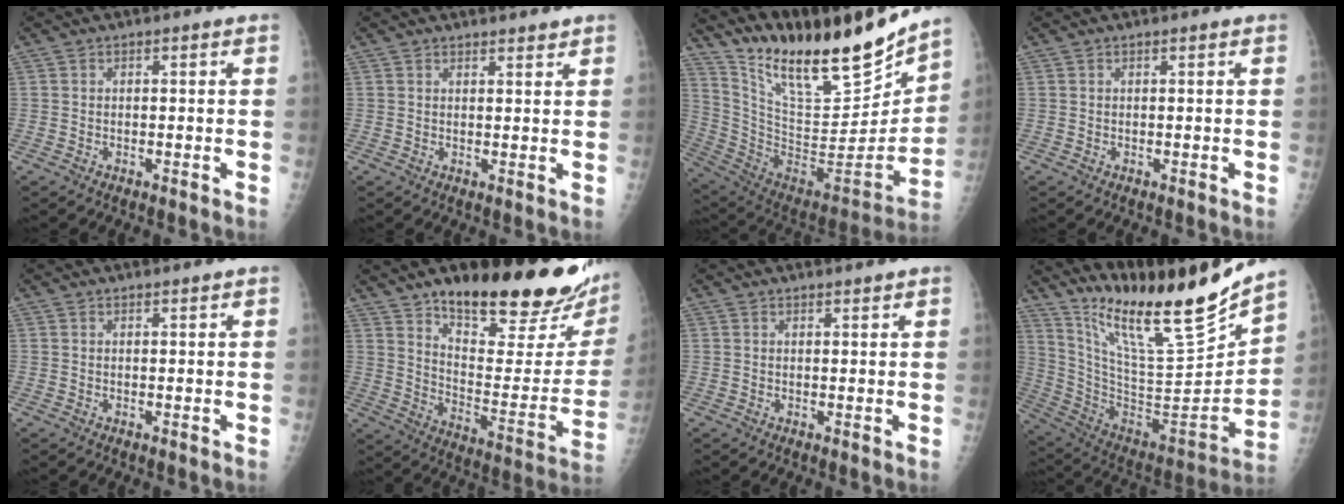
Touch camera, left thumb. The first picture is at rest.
{"total": 2.0, "force": [1.8, 0.5, 0.5], "torque": [0.003, -0.012, 0.027]}
{"total": 26.6, "force": [20.6, 6.9, 15.4], "torque": [-0.216, -0.100, 0.352]}
{"total": 0.0}
{"total": 0.6, "force": [0.6, 0.0, 0.1], "torque": [-0.003, -0.005, 0.010]}
{"total": 27.2, "force": [20.2, 7.3, 16.8], "torque": [-0.204, -0.118, 0.297]}
{"total": 1.1, "force": [1.1, 0.2, 0.3], "torque": [0.001, -0.009, 0.018]}
{"total": 24.5, "force": [19.3, 3.8, 14.6], "torque": [-0.214, -0.107, 0.340]}